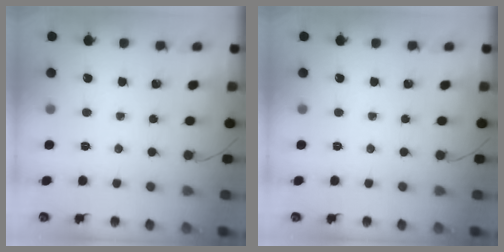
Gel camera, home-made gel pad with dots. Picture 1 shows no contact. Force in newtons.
{"total": 0.0}